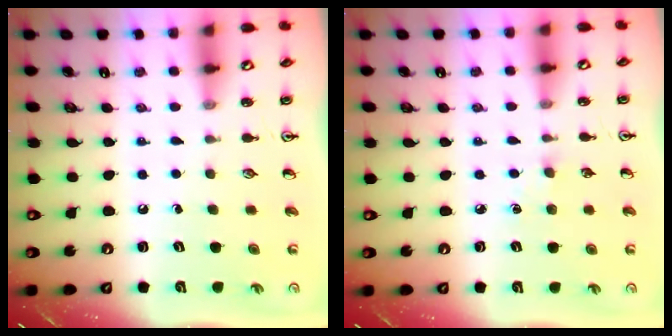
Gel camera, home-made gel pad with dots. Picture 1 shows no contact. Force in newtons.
{"total": 2.7, "press": 2.7, "slide": 0.4}